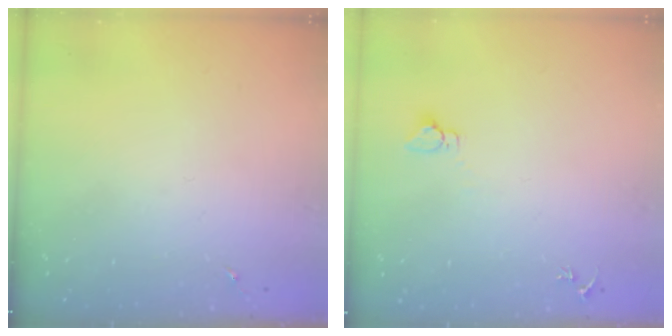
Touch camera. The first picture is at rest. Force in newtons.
{"total": 2.8, "press": 2.8, "slide": 0.2}